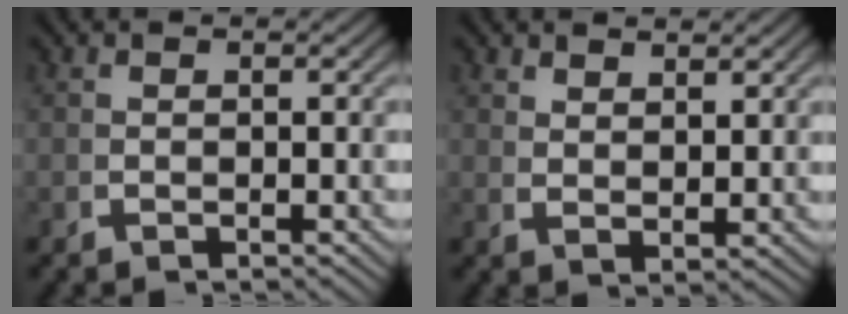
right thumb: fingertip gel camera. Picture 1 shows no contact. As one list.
[{"total": 2.3, "force": [2.1, 0.0, 0.7], "torque": [-0.007, 0.002, 0.046]}]